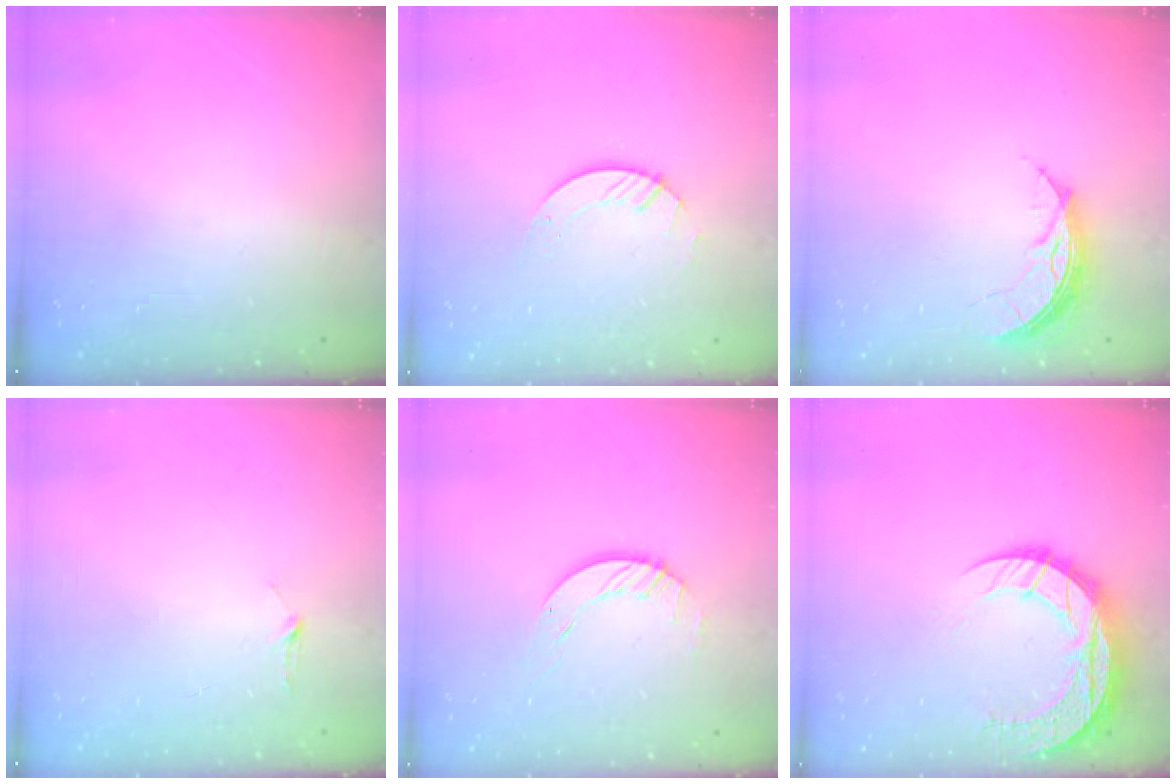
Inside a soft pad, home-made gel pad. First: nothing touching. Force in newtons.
{"total": 2.6, "press": 2.6, "slide": 0.3}
{"total": 6.1, "press": 6.1, "slide": 0.4}
{"total": 2.9, "press": 2.9, "slide": 0.3}
{"total": 5.9, "press": 5.9, "slide": 0.4}
{"total": 13.1, "press": 13.1, "slide": 0.9}